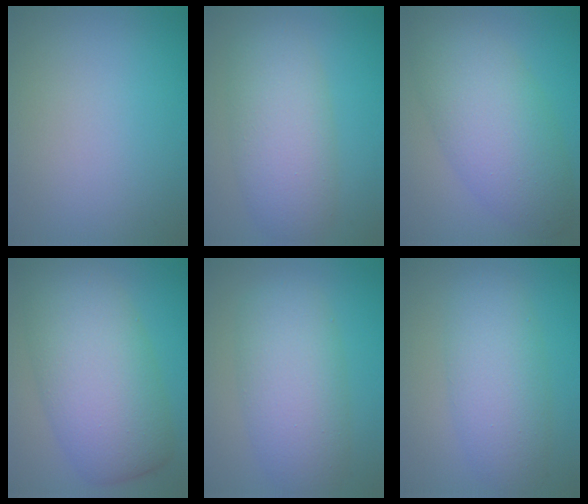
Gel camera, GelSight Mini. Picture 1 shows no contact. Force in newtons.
{"total": 6.2, "press": 6.2, "slide": 0.4}
{"total": 7.8, "press": 7.8, "slide": 0.4}
{"total": 10.0, "press": 10.0, "slide": 0.5}
{"total": 6.6, "press": 6.6, "slide": 0.1}
{"total": 5.4, "press": 5.3, "slide": 0.3}